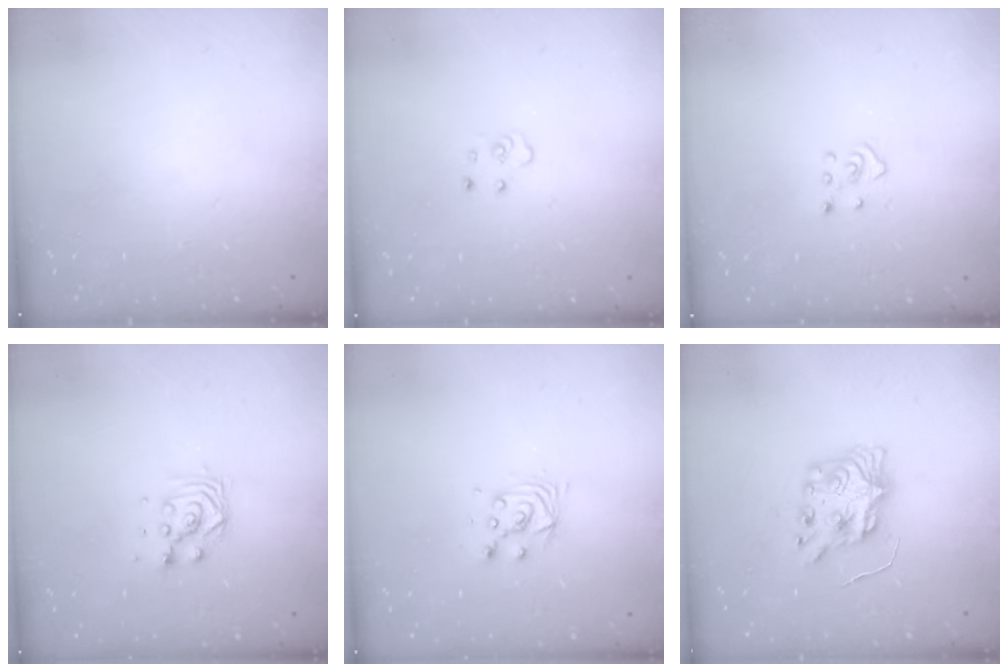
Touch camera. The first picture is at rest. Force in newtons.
{"total": 4.4, "press": 4.3, "slide": 0.3}
{"total": 3.5, "press": 3.4, "slide": 0.6}
{"total": 4.2, "press": 4.2, "slide": 0.3}
{"total": 5.5, "press": 5.5, "slide": 0.5}
{"total": 8.6, "press": 8.6, "slide": 1.0}